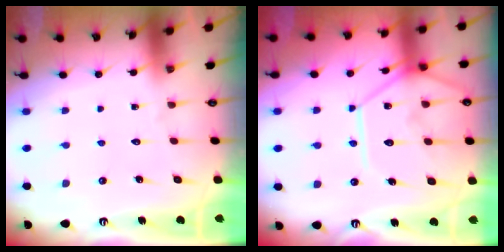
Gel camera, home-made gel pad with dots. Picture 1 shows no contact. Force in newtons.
{"total": 13.7, "press": 13.6, "slide": 1.6}